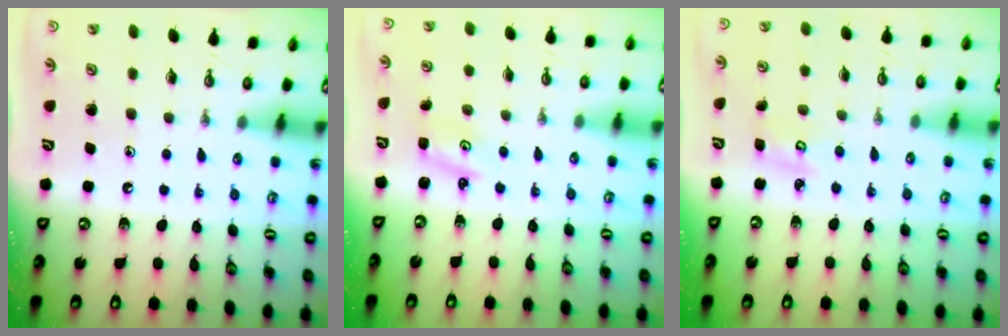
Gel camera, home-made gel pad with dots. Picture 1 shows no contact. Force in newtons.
{"total": 1.8, "press": 1.8, "slide": 0.3}
{"total": 3.2, "press": 3.1, "slide": 0.2}